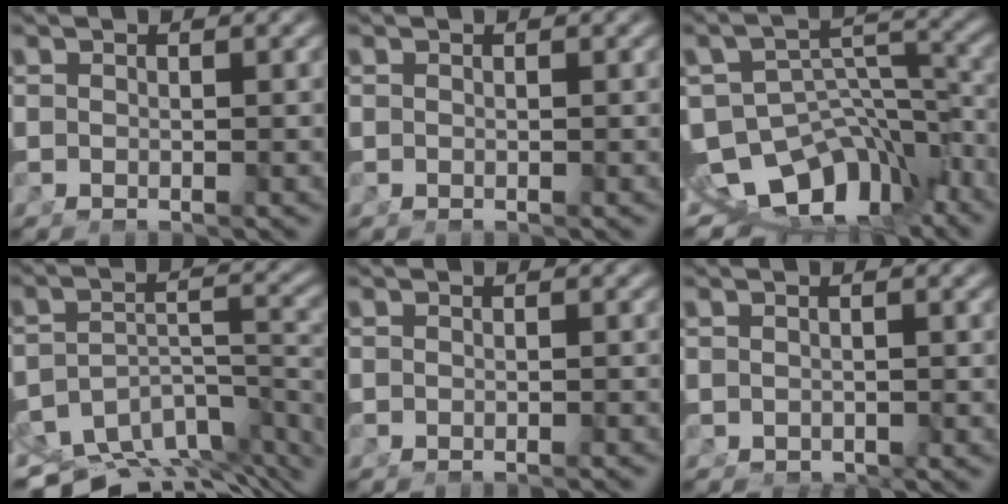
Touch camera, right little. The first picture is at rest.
{"total": 0.0}
{"total": 17.9, "force": [-8.3, 13.5, 8.4], "torque": [-0.169, -0.070, -0.121]}
{"total": 13.6, "force": [-9.4, 6.8, 7.2], "torque": [-0.092, -0.044, -0.126]}
{"total": 0.9, "force": [-0.9, -0.3, 0.2], "torque": [-0.001, 0.003, -0.015]}
{"total": 0.6, "force": [-0.6, 0.0, 0.0], "torque": [0.003, -0.009, -0.001]}